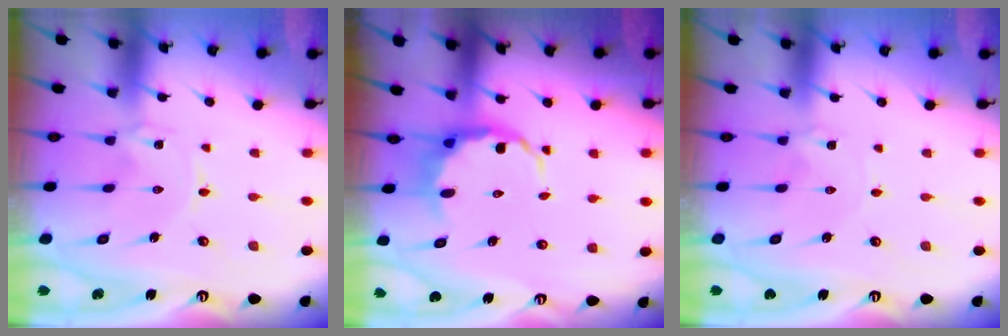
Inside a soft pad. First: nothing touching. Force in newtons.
{"total": 5.7, "press": 5.1, "slide": 2.4}
{"total": 1.8, "press": 1.7, "slide": 0.3}